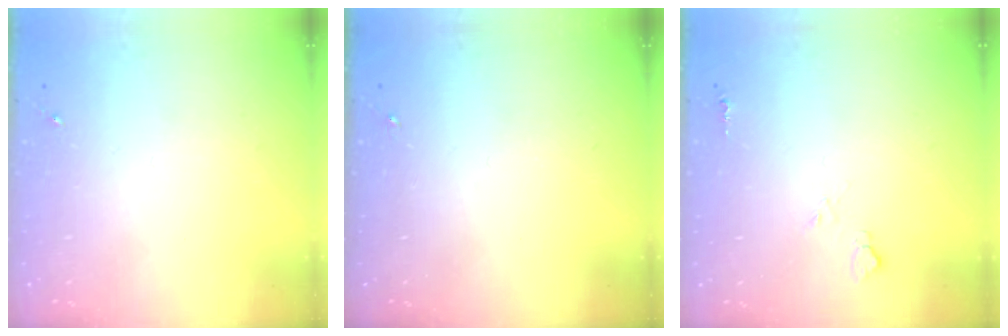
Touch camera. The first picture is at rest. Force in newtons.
{"total": 0.0}
{"total": 5.0, "press": 5.0, "slide": 0.6}